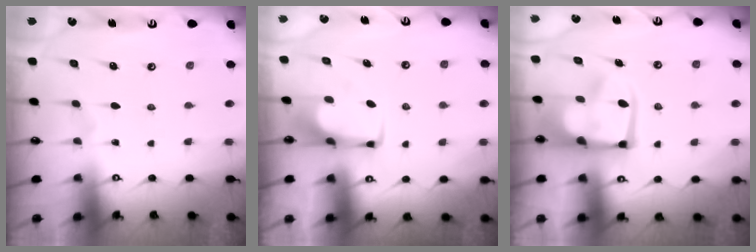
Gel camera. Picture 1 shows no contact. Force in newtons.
{"total": 0.6, "press": 0.5, "slide": 0.2}
{"total": 13.9, "press": 13.9, "slide": 1.2}